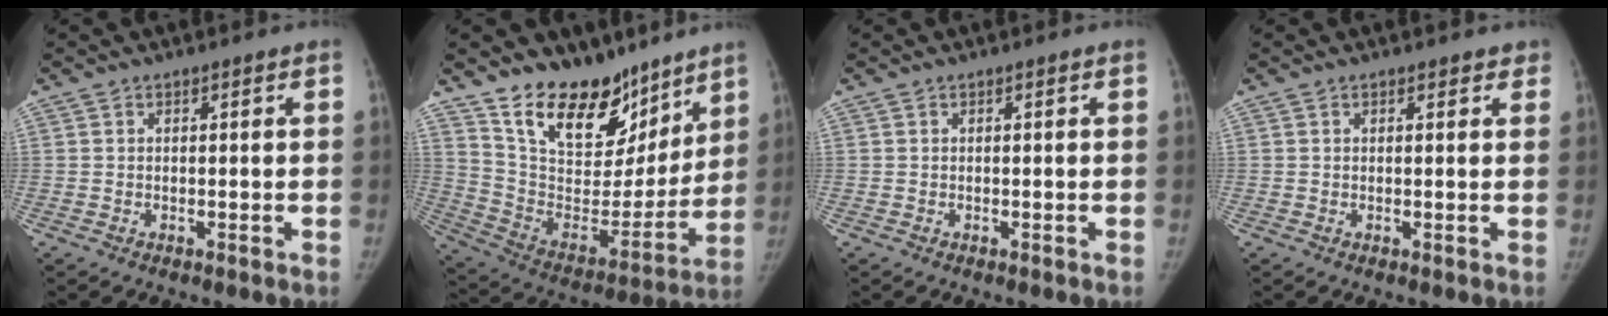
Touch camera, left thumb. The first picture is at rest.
{"total": 22.6, "force": [16.5, 11.6, 10.1], "torque": [-0.110, -0.094, 0.281]}
{"total": 0.0}
{"total": 1.5, "force": [1.2, 0.8, 0.4], "torque": [0.013, -0.003, 0.008]}